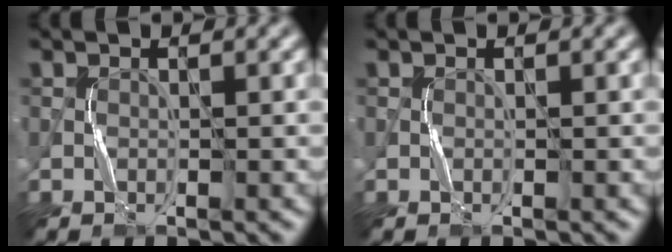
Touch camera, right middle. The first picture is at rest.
{"total": 0.0}